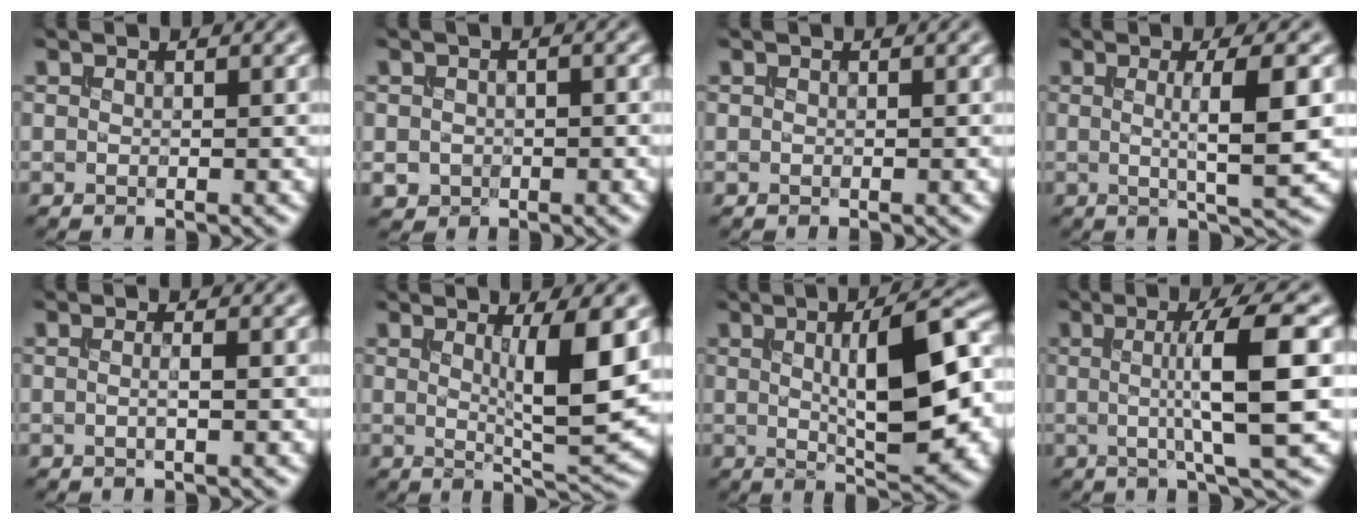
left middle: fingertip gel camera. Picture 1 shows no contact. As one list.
[{"total": 1.5, "force": [-0.4, 1.2, 0.7], "torque": [-0.013, -0.004, 0.000]}, {"total": 0.0}, {"total": 5.4, "force": [0.2, 1.1, 5.3], "torque": [-0.074, 0.002, 0.003]}, {"total": 1.0, "force": [-0.2, 0.2, 1.0], "torque": [-0.014, -0.001, -0.005]}, {"total": 6.3, "force": [1.2, 1.2, 6.1], "torque": [-0.085, -0.012, 0.026]}, {"total": 9.9, "force": [0.8, 2.7, 9.5], "torque": [-0.127, 0.009, 0.014]}, {"total": 7.7, "force": [0.2, 1.4, 7.6], "torque": [-0.109, 0.005, 0.003]}]